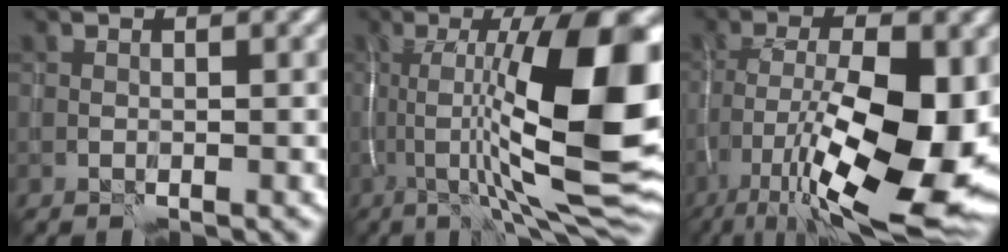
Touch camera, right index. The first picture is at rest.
{"total": 15.3, "force": [-0.9, 3.3, 14.9], "torque": [-0.227, 0.023, -0.015]}
{"total": 16.0, "force": [-5.3, 5.9, 13.8], "torque": [-0.233, -0.009, -0.087]}